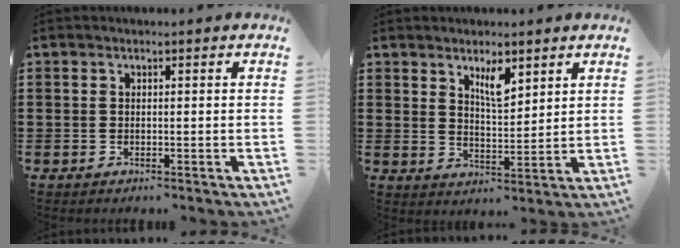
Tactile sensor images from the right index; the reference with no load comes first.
{"total": 4.8, "force": [3.1, 1.6, 3.3], "torque": [-0.056, -0.002, 0.050]}